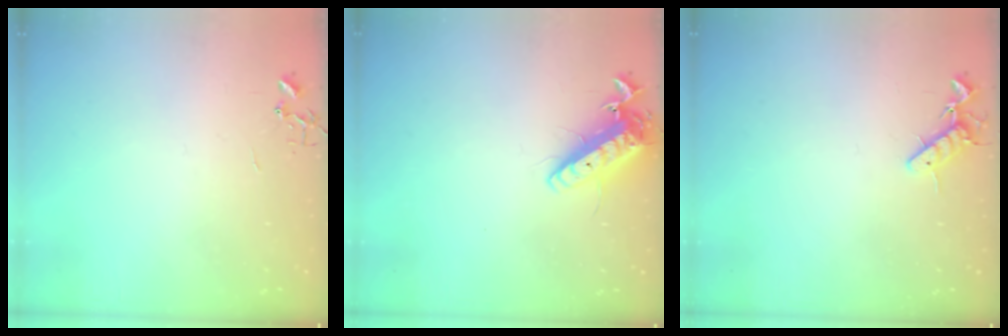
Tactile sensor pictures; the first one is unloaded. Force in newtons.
{"total": 13.4, "press": 13.1, "slide": 2.5}
{"total": 8.6, "press": 8.5, "slide": 1.3}